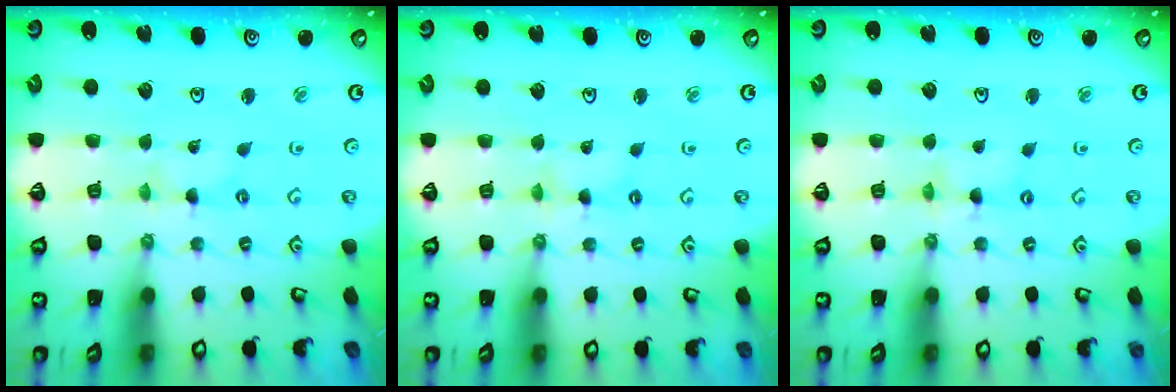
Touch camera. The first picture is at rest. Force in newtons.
{"total": 1.1, "press": 1.1, "slide": 0.2}
{"total": 1.6, "press": 1.6, "slide": 0.3}